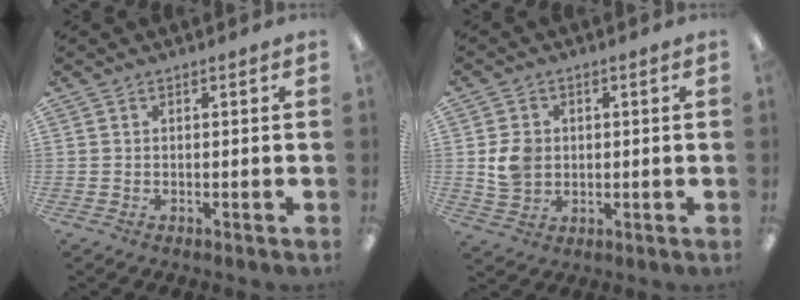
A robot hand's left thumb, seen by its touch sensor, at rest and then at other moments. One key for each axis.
{"total": 6.0, "fx": 0.9, "fy": 5.2, "fz": 2.8, "tx": -0.043, "ty": 0.008, "tz": 0.020}